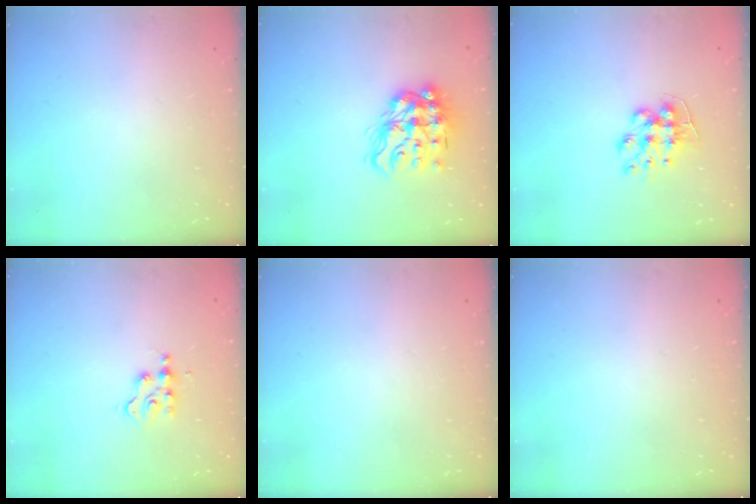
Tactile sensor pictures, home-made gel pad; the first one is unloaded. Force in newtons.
{"total": 15.2, "press": 15.2, "slide": 0.9}
{"total": 9.6, "press": 9.6, "slide": 0.7}
{"total": 2.8, "press": 2.8, "slide": 0.3}
{"total": 0.0}
{"total": 0.0}